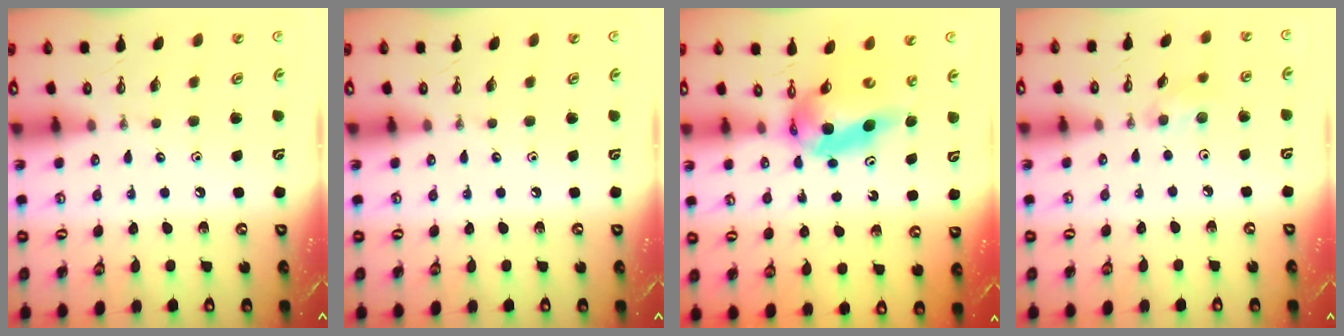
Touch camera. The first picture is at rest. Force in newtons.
{"total": 0.0}
{"total": 9.6, "press": 9.5, "slide": 0.9}
{"total": 5.5, "press": 5.0, "slide": 2.3}